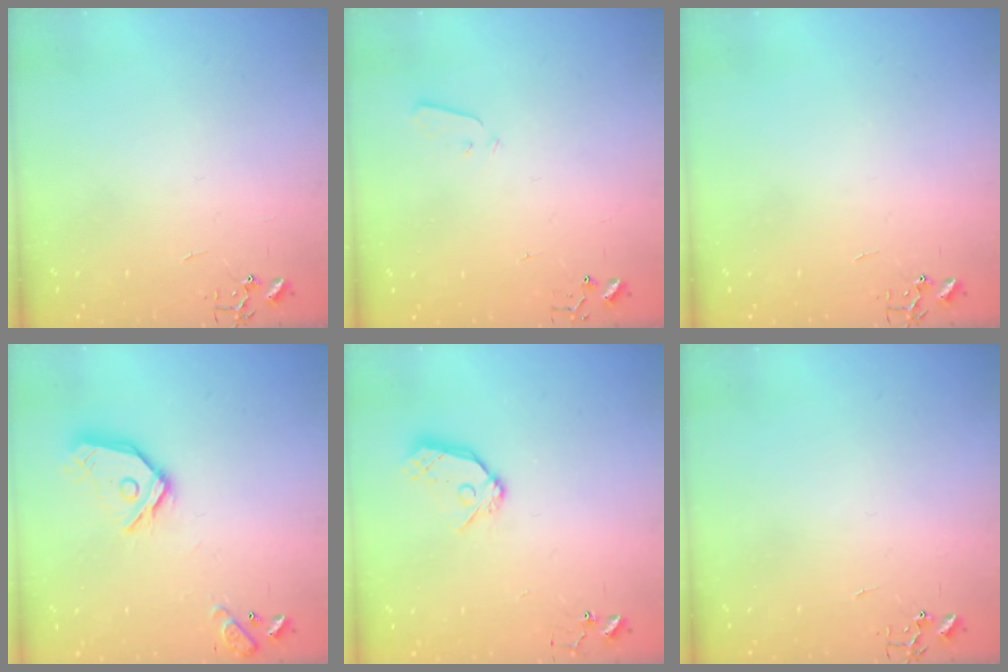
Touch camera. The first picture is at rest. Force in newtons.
{"total": 2.8, "press": 2.7, "slide": 0.4}
{"total": 0.0}
{"total": 14.7, "press": 14.6, "slide": 2.0}
{"total": 11.0, "press": 10.9, "slide": 1.1}
{"total": 0.0}